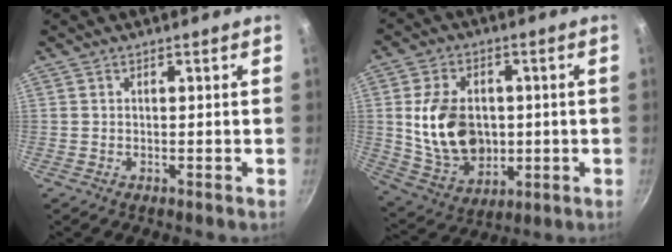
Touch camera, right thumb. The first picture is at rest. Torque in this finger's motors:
{"motor_torque": [-0.61, 0.86, 1.25, -0.55, -0.03]}